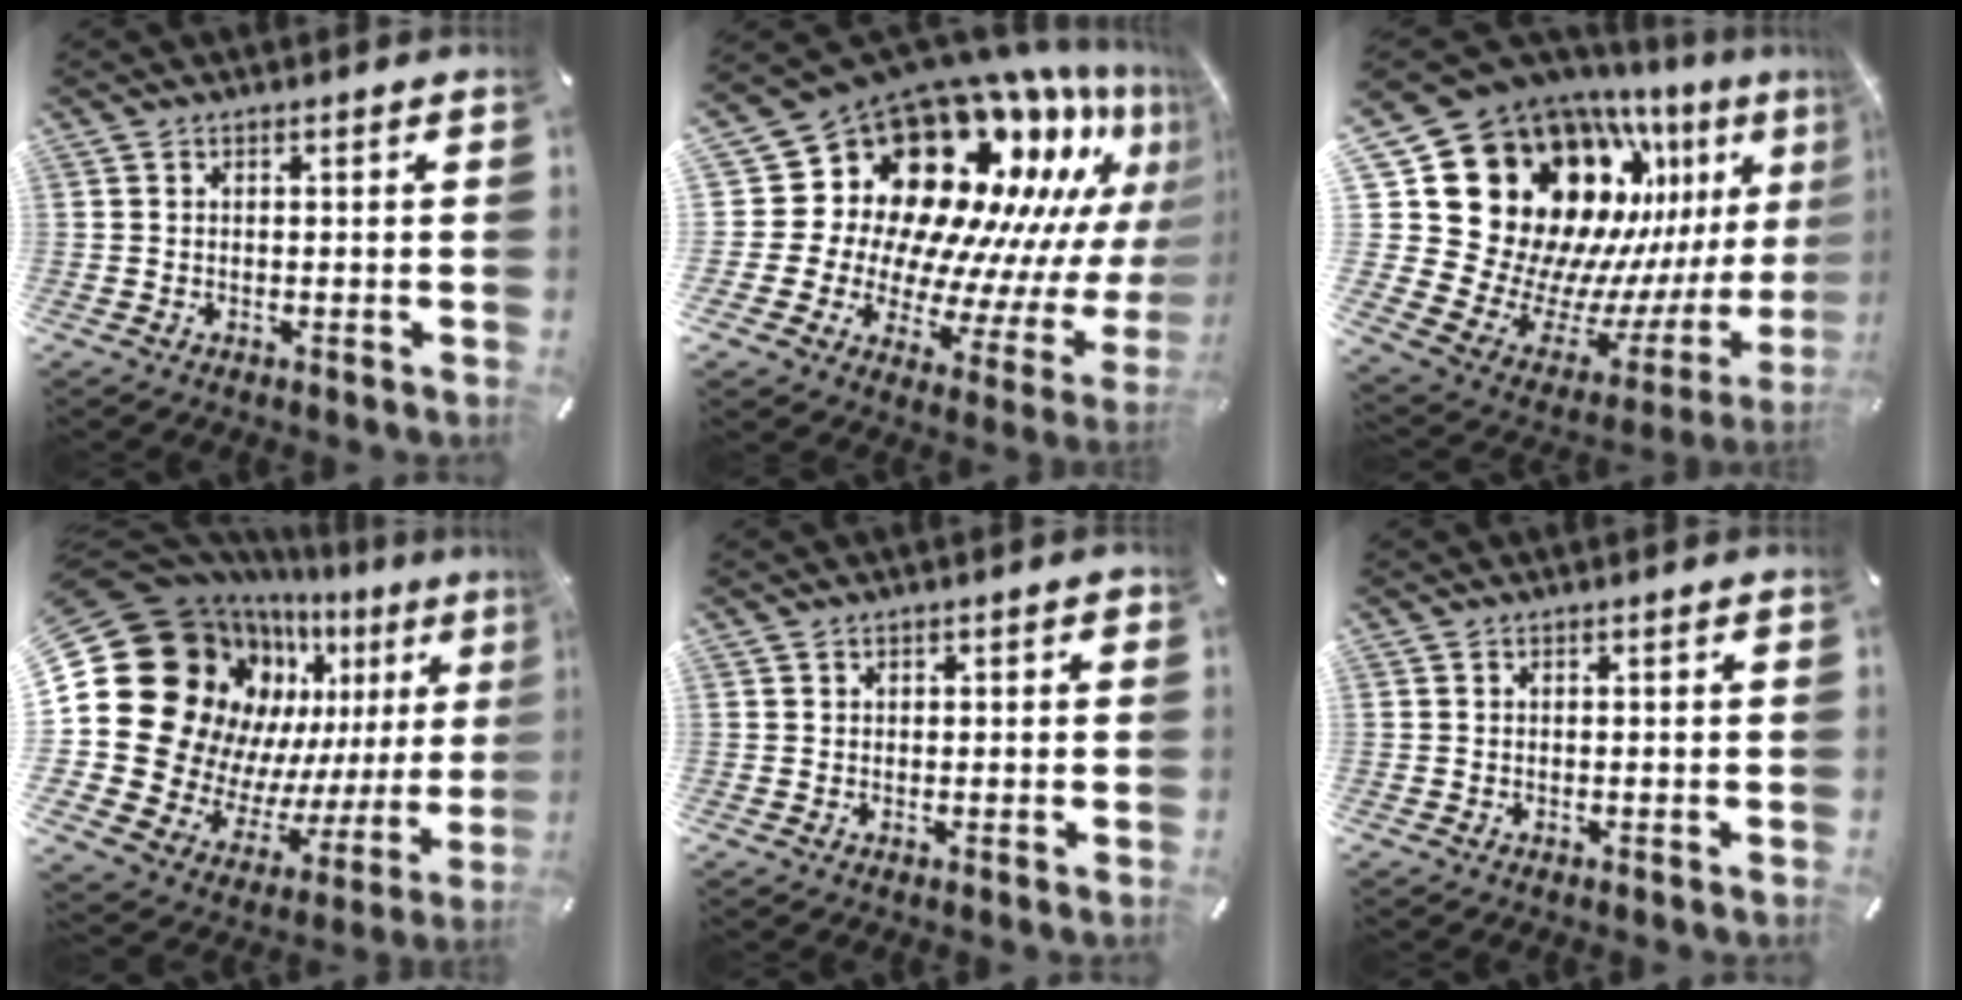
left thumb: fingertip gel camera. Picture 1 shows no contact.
{"total": 24.6, "force": [12.9, 16.0, 13.5], "torque": [-0.189, -0.178, 0.258]}
{"total": 25.9, "force": [11.4, 19.3, 13.1], "torque": [-0.187, -0.164, 0.261]}
{"total": 21.3, "force": [8.0, 16.5, 10.7], "torque": [-0.151, -0.115, 0.188]}
{"total": 0.9, "force": [0.3, 0.9, 0.2], "torque": [0.005, 0.003, 0.002]}
{"total": 0.0}